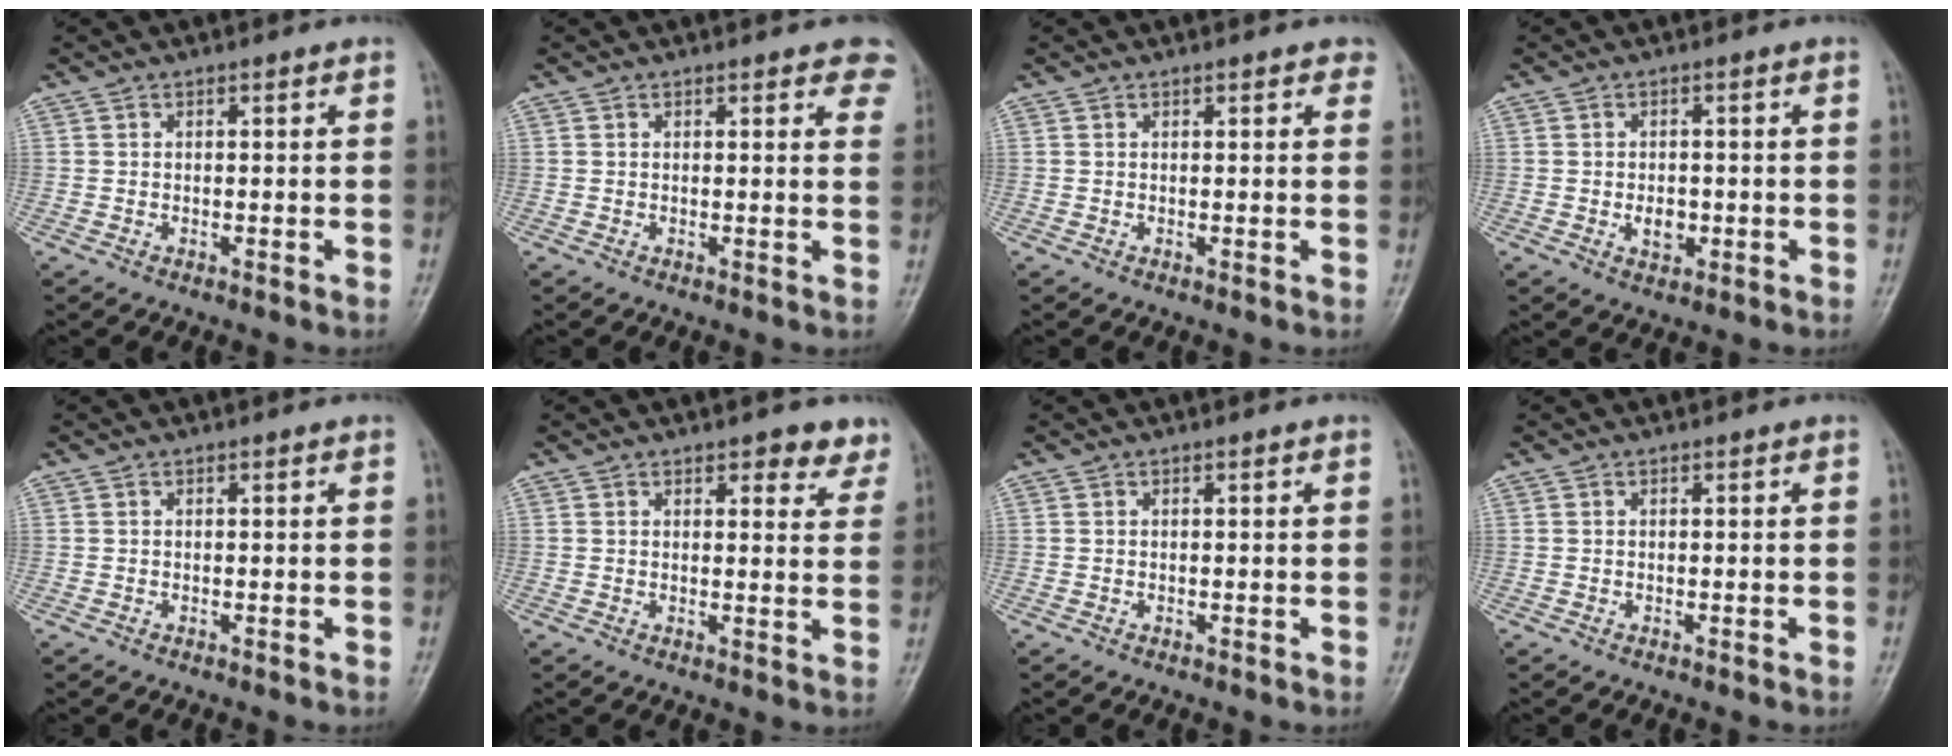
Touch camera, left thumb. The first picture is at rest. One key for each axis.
{"total": 5.4, "fx": 3.6, "fy": 2.0, "fz": 3.5, "tx": -0.012, "ty": -0.006, "tz": 0.031}
{"total": 2.1, "fx": 1.3, "fy": 1.0, "fz": 1.4, "tx": -0.004, "ty": -0.001, "tz": 0.012}
{"total": 3.3, "fx": -0.6, "fy": 2.3, "fz": 2.3, "tx": -0.027, "ty": 0.001, "tz": -0.007}
{"total": 0.0}
{"total": 5.3, "fx": 3.9, "fy": 2.4, "fz": 2.6, "tx": 0.003, "ty": -0.019, "tz": 0.040}
{"total": 0.0}
{"total": 0.0}